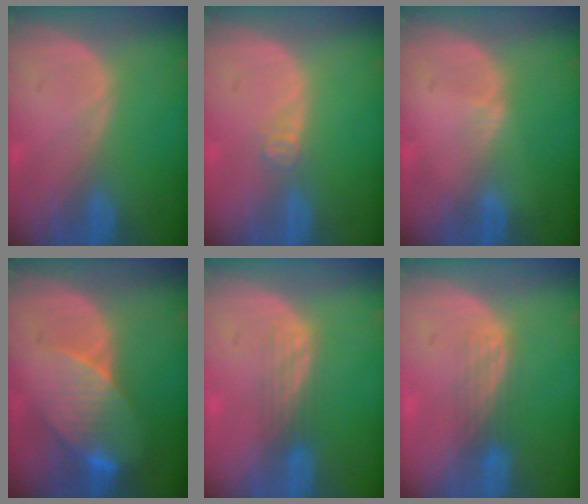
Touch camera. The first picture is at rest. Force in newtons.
{"total": 2.0, "press": 1.6, "slide": 1.1}
{"total": 0.8, "press": 0.8, "slide": 0.2}
{"total": 8.4, "press": 7.6, "slide": 3.6}
{"total": 2.8, "press": 2.5, "slide": 1.3}
{"total": 3.0, "press": 2.7, "slide": 1.3}